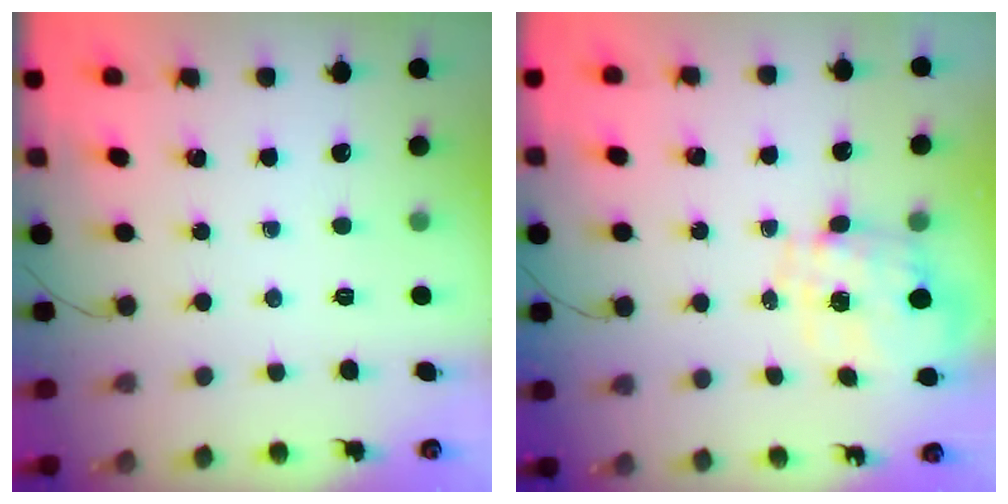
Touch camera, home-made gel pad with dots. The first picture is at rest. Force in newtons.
{"total": 1.3, "press": 1.2, "slide": 0.5}